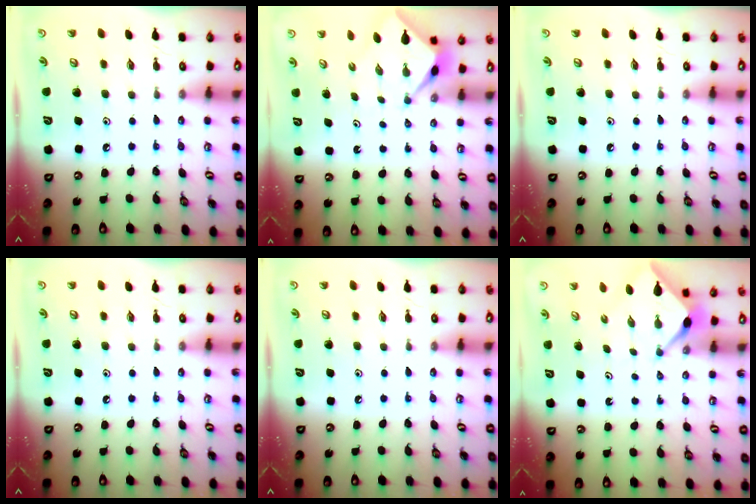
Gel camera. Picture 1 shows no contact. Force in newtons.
{"total": 2.5, "press": 2.4, "slide": 0.3}
{"total": 0.0}
{"total": 0.0}
{"total": 0.0}
{"total": 2.1, "press": 2.1, "slide": 0.3}